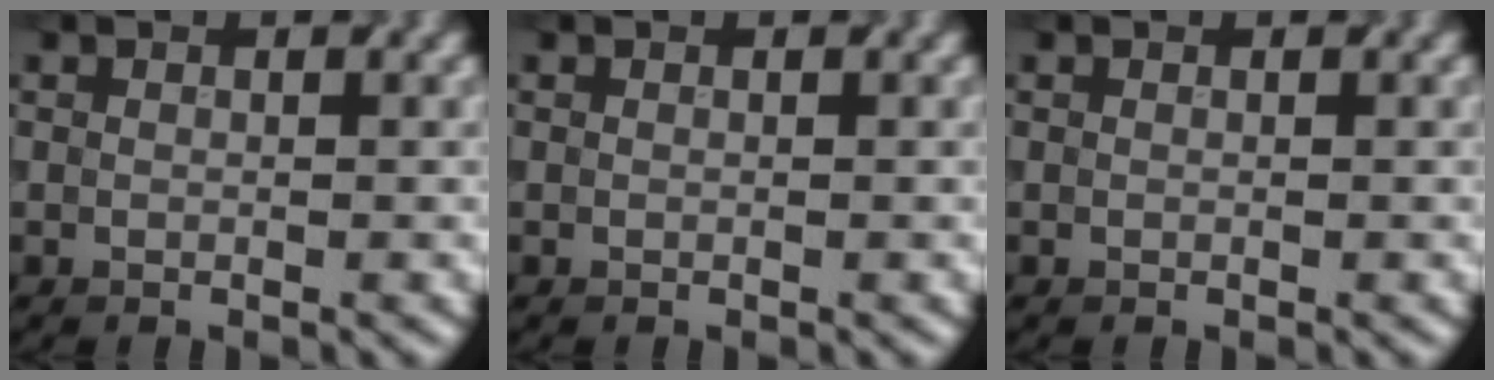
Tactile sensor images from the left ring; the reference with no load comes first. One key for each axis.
{"total": 0.0}
{"total": 0.0}